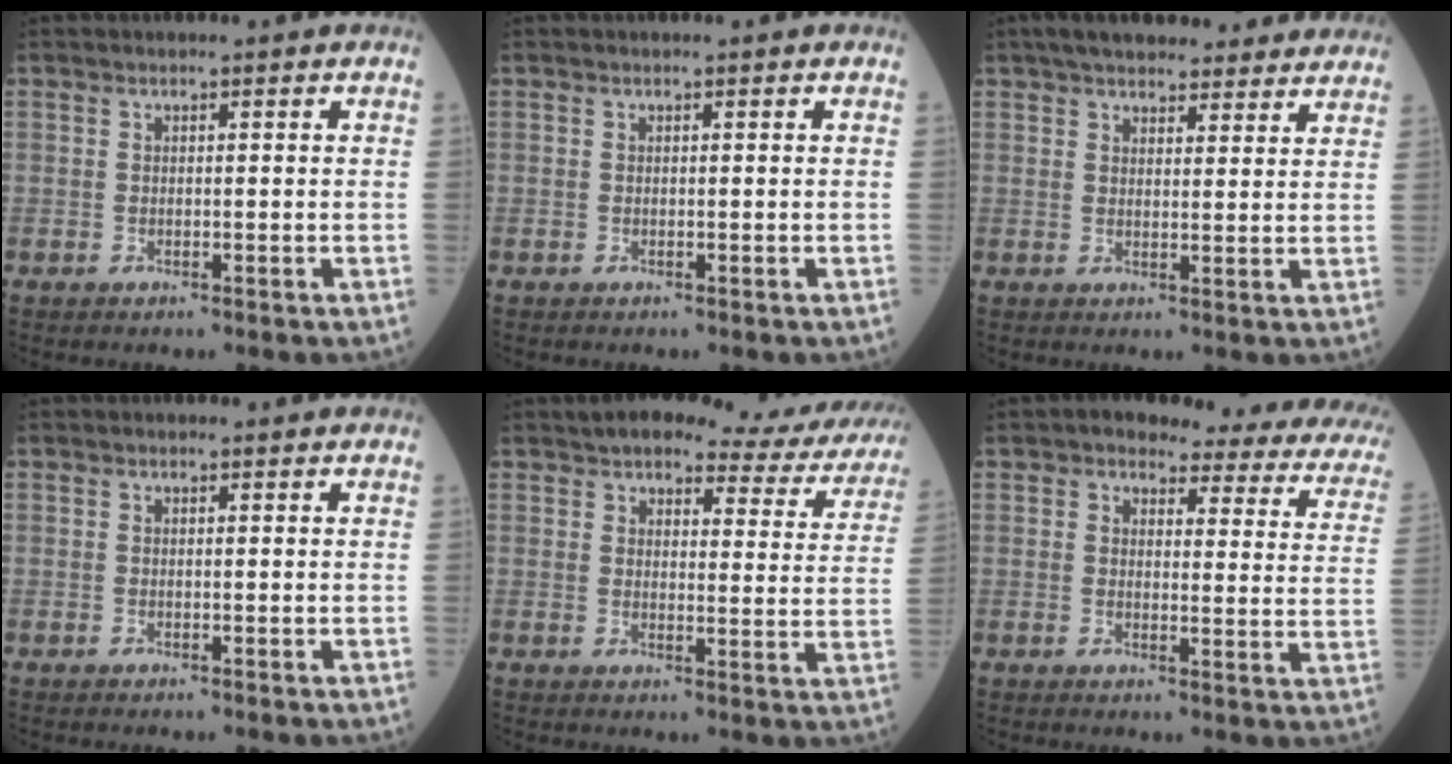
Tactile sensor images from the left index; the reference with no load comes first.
{"total": 0.0}
{"total": 15.6, "force": [13.6, 4.2, 6.4], "torque": [-0.076, 0.037, 0.178]}
{"total": 0.0}
{"total": 16.3, "force": [14.6, 4.4, 5.8], "torque": [-0.045, -0.007, 0.150]}
{"total": 17.6, "force": [14.5, 5.4, 8.5], "torque": [-0.080, -0.015, 0.140]}